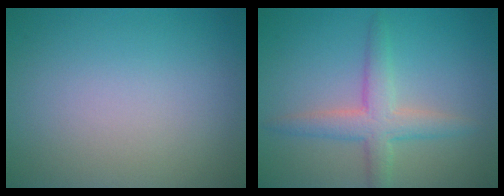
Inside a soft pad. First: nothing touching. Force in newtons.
{"total": 3.7, "press": 3.7, "slide": 0.3}